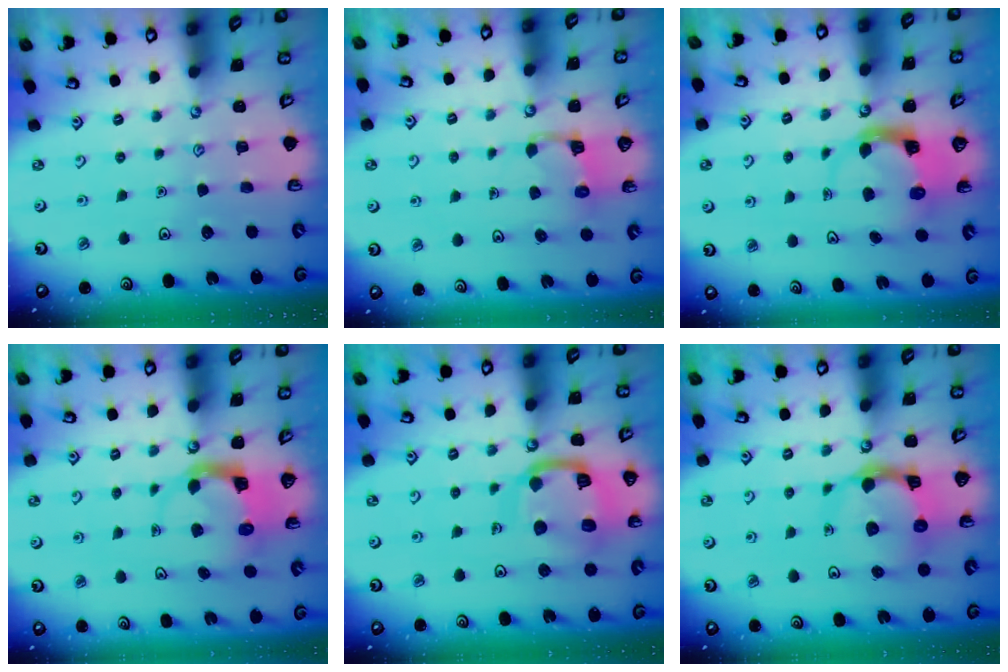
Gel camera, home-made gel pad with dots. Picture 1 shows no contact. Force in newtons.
{"total": 3.8, "press": 3.8, "slide": 0.3}
{"total": 3.9, "press": 3.9, "slide": 0.6}
{"total": 3.6, "press": 3.6, "slide": 0.5}
{"total": 15.9, "press": 15.8, "slide": 1.7}
{"total": 9.7, "press": 9.6, "slide": 1.4}